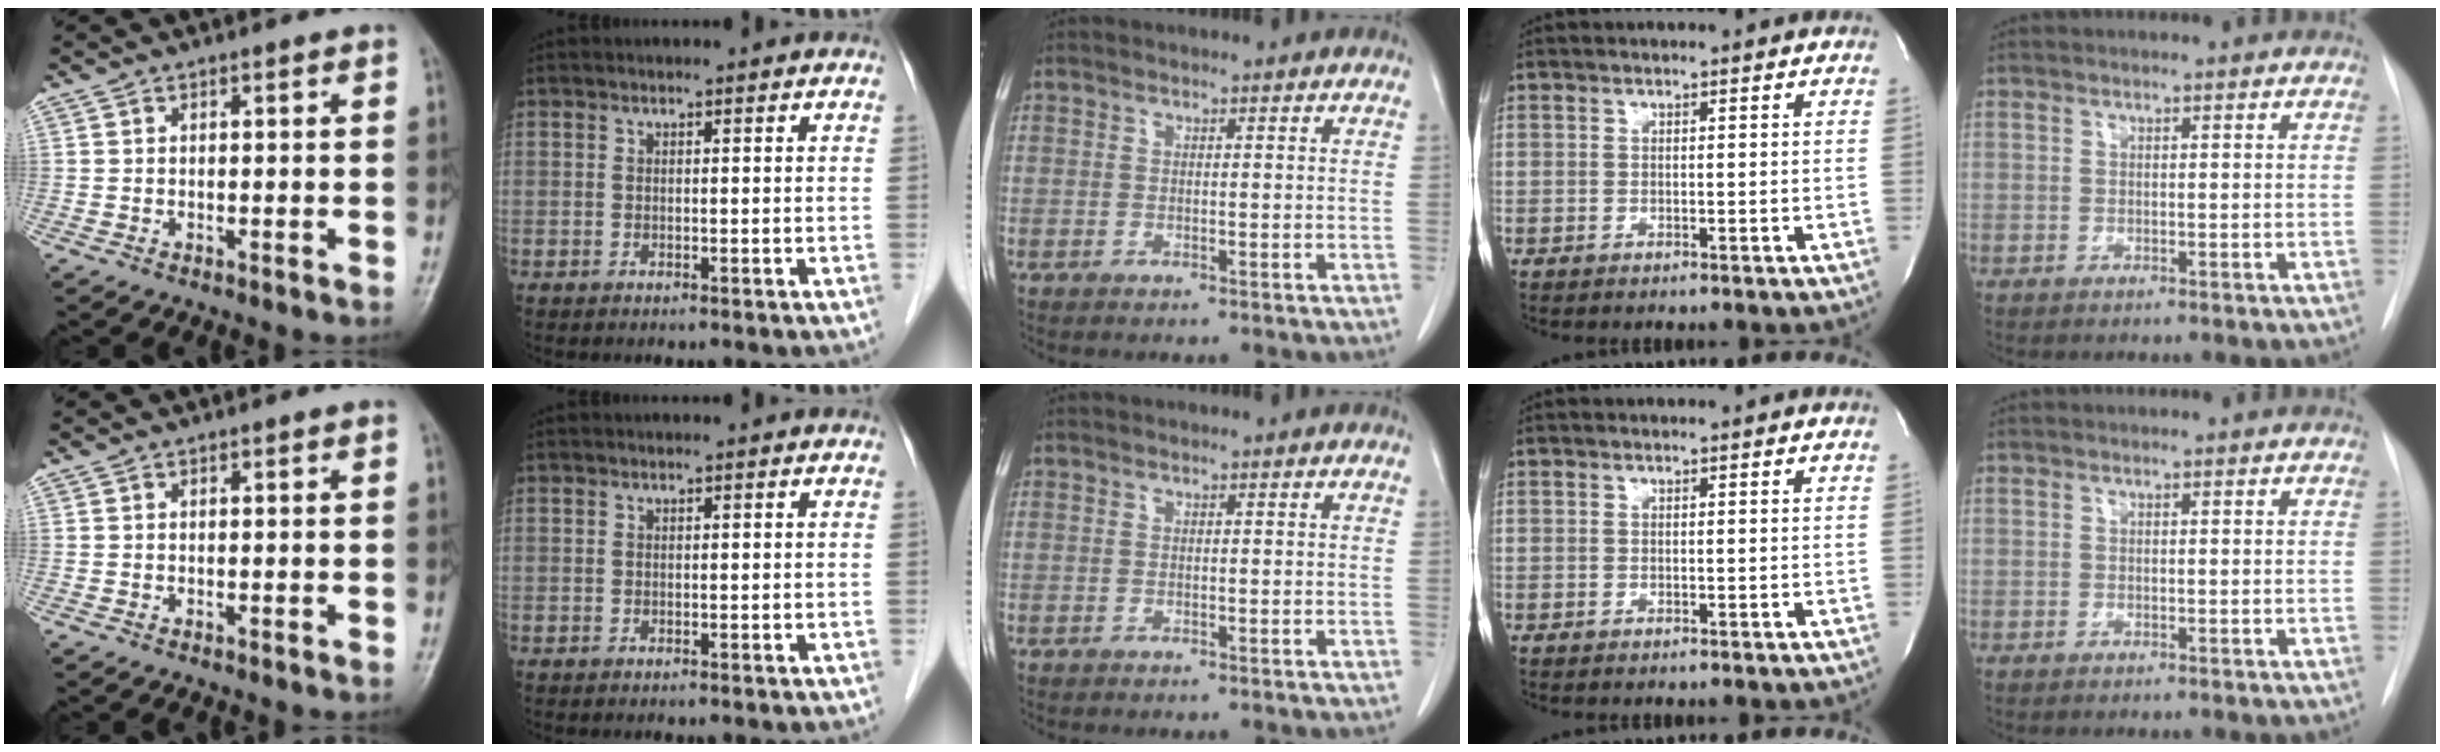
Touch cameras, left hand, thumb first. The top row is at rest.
{}